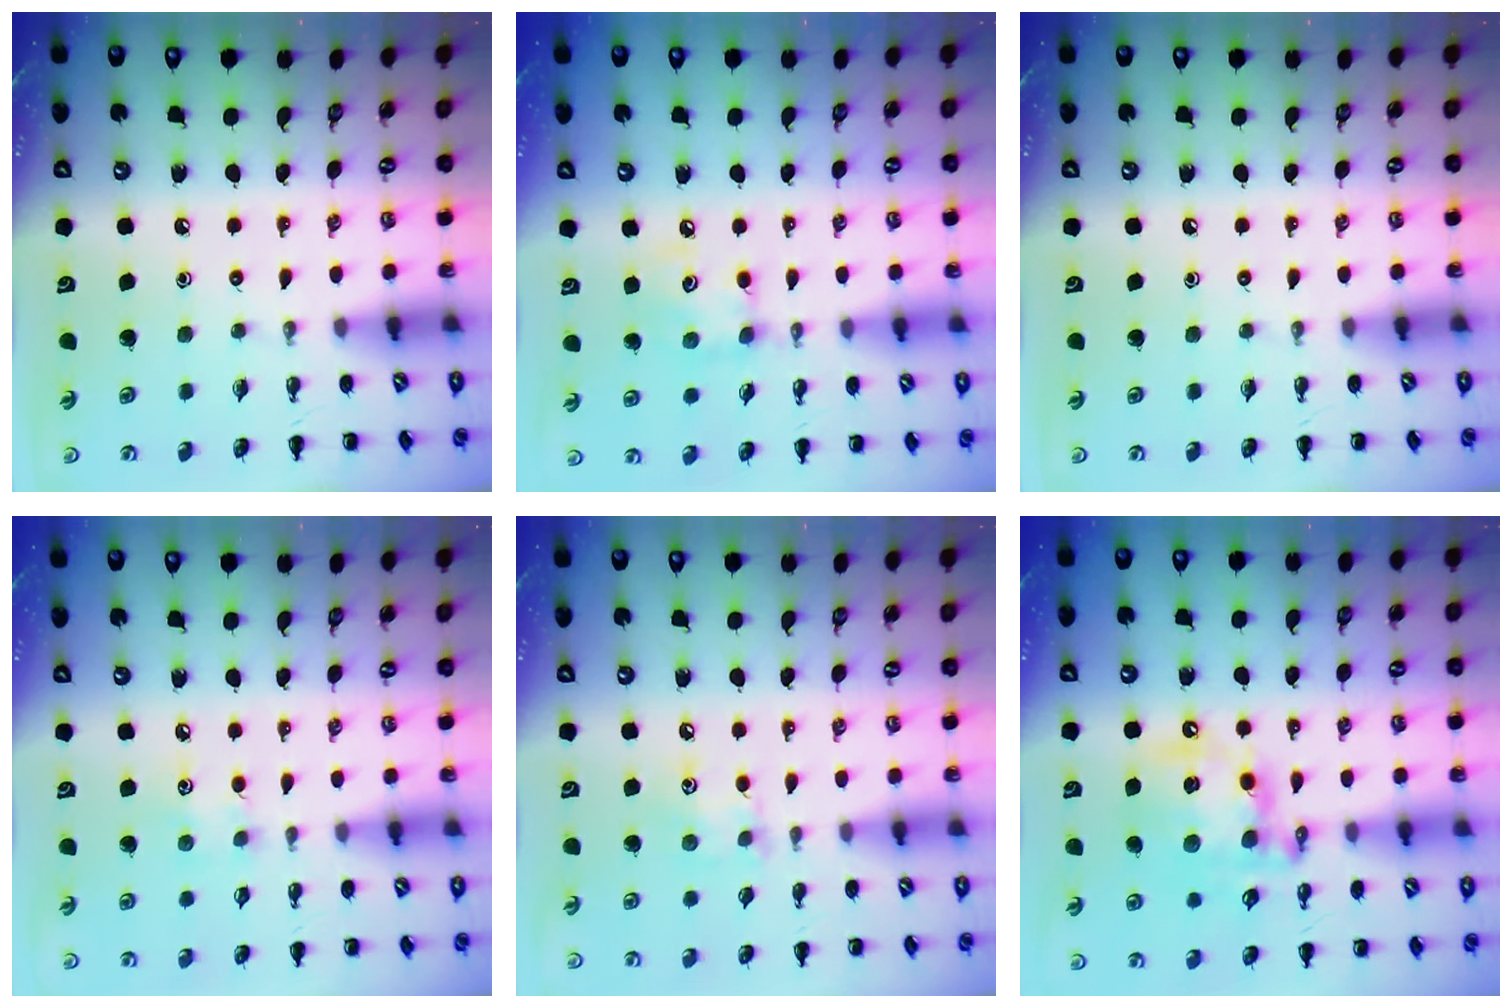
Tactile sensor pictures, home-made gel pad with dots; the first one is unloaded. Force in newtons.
{"total": 5.4, "press": 5.4, "slide": 0.6}
{"total": 0.0}
{"total": 4.0, "press": 3.9, "slide": 0.8}
{"total": 7.7, "press": 7.5, "slide": 1.3}
{"total": 14.2, "press": 13.8, "slide": 3.4}